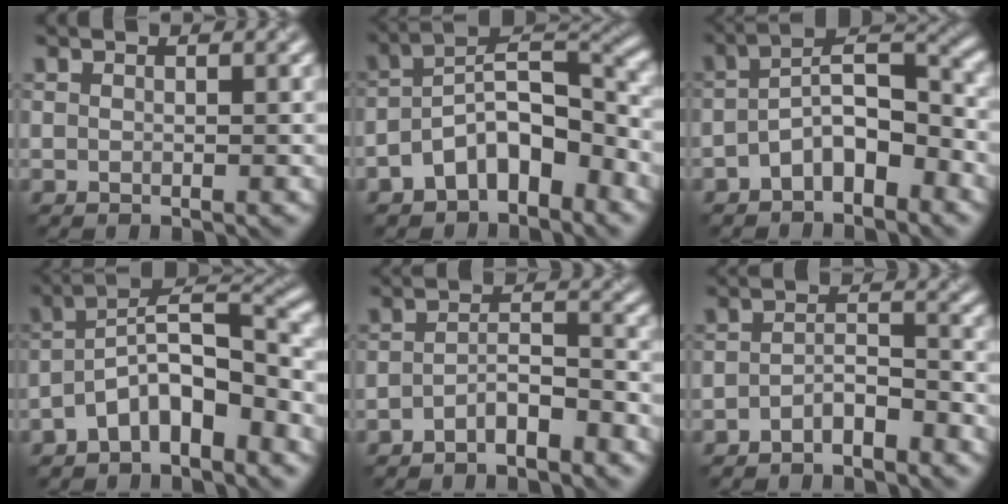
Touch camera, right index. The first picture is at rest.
{"total": 7.1, "force": [-3.6, 3.5, 5.0], "torque": [-0.075, 0.021, -0.076]}
{"total": 5.5, "force": [-2.6, 2.4, 4.2], "torque": [-0.069, 0.018, -0.055]}
{"total": 6.7, "force": [-3.3, 2.7, 5.1], "torque": [-0.086, 0.023, -0.069]}
{"total": 3.0, "force": [-2.1, 0.8, 2.0], "torque": [-0.038, 0.011, -0.044]}
{"total": 2.5, "force": [-1.9, 0.7, 1.4], "torque": [-0.028, 0.009, -0.042]}